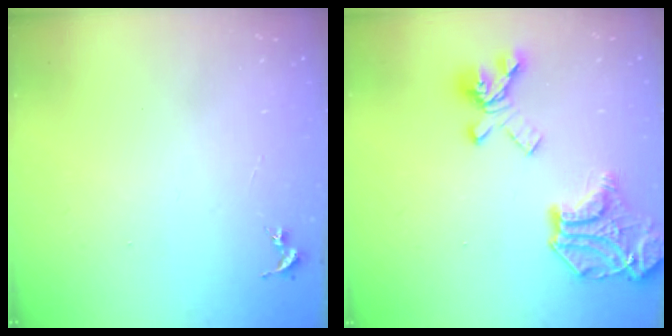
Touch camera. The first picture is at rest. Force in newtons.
{"total": 21.3, "press": 21.2, "slide": 1.6}